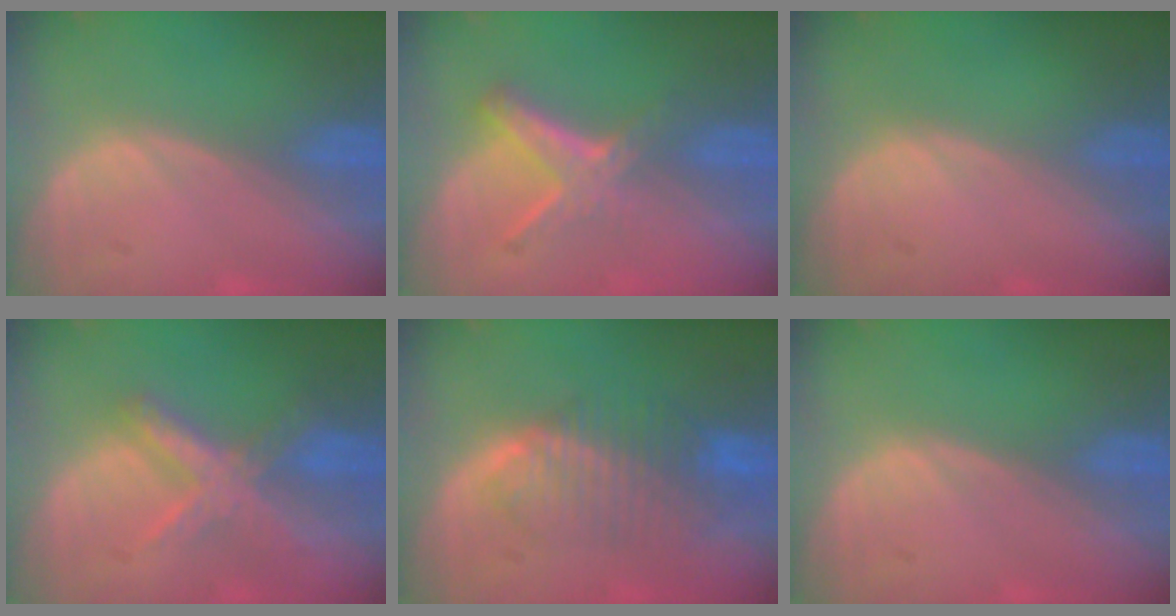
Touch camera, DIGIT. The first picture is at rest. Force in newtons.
{"total": 6.2, "press": 5.3, "slide": 3.2}
{"total": 0.0}
{"total": 7.2, "press": 6.1, "slide": 3.8}
{"total": 8.4, "press": 7.2, "slide": 4.3}
{"total": 0.0}